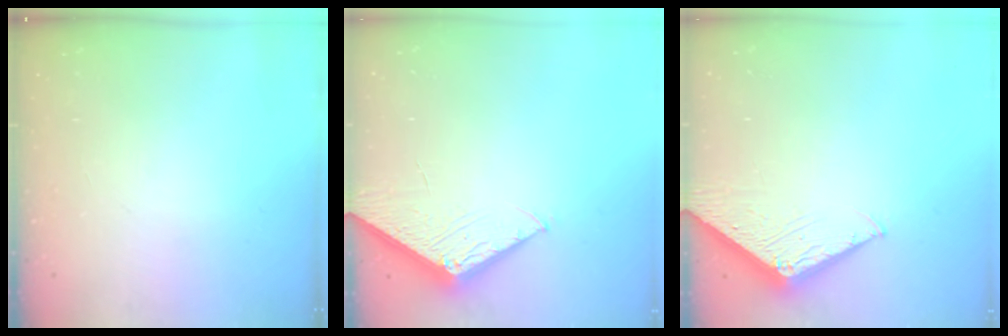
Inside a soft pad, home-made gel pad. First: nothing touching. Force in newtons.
{"total": 6.1, "press": 6.1, "slide": 0.5}
{"total": 6.5, "press": 6.5, "slide": 0.4}